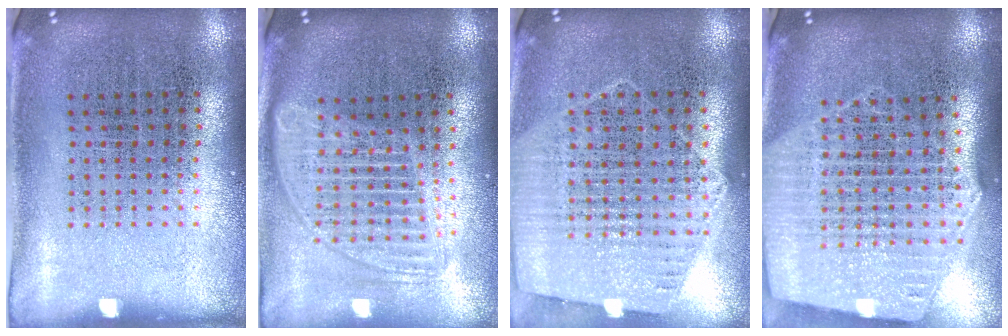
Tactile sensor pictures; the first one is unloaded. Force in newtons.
{"total": 1.8, "press": 1.5, "slide": 0.9}
{"total": 1.2, "press": 1.1, "slide": 0.3}
{"total": 2.7, "press": 2.3, "slide": 1.4}